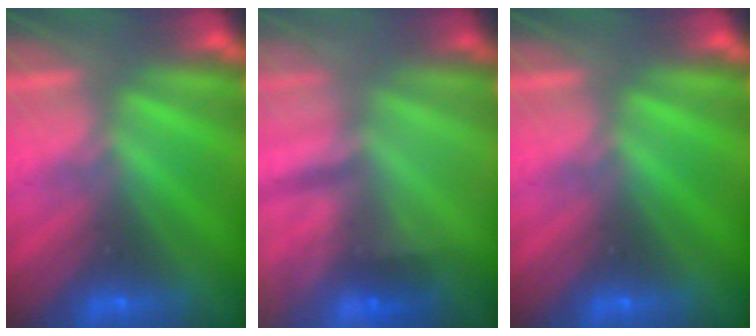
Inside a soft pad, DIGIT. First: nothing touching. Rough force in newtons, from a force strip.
{"total": 2.3}
{"total": 0.0}